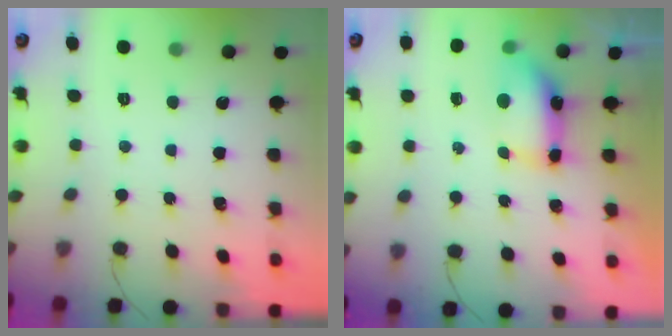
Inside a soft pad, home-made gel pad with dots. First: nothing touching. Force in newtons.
{"total": 7.6, "press": 7.6, "slide": 0.7}